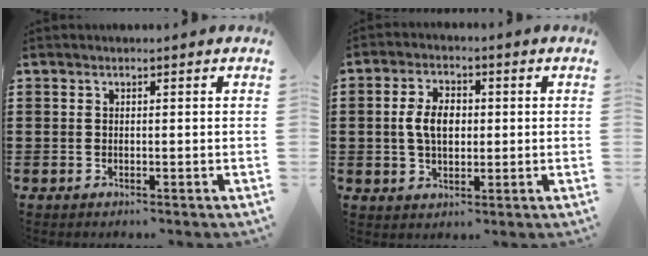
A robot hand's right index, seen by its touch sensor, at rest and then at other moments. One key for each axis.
{"total": 5.5, "fx": 0.2, "fy": 3.4, "fz": 4.4, "tx": -0.104, "ty": 0.008, "tz": -0.004}